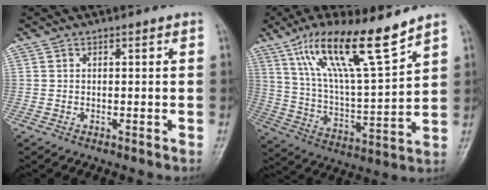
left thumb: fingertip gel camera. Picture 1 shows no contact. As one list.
[{"total": 17.5, "force": [11.7, 2.9, 12.6], "torque": [-0.213, -0.056, 0.220]}]